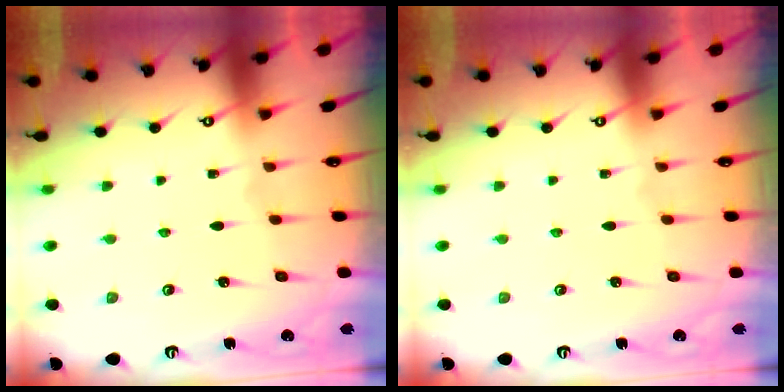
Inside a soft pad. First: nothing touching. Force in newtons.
{"total": 0.0}